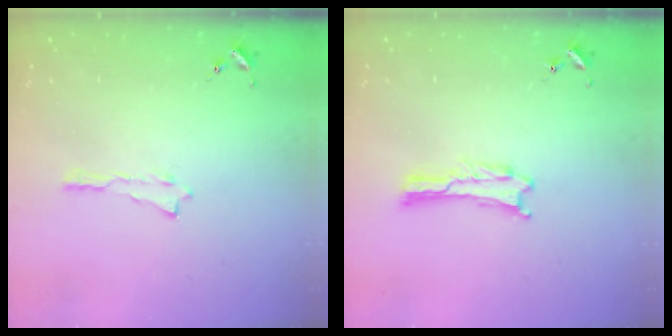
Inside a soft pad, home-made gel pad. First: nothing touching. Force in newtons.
{"total": 0.0}